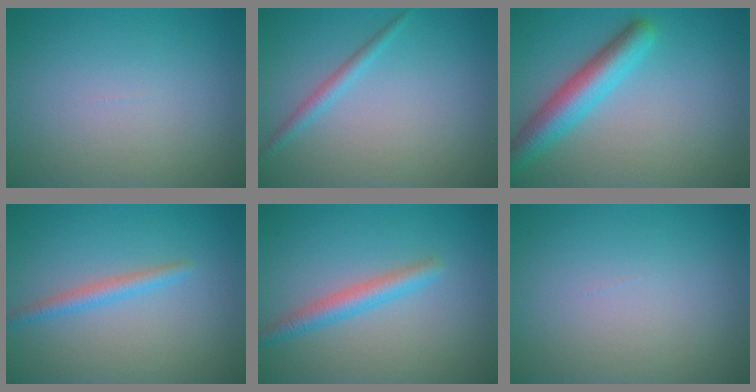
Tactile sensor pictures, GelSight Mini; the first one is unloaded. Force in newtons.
{"total": 1.4, "press": 1.4, "slide": 0.0}
{"total": 4.8, "press": 4.8, "slide": 0.2}
{"total": 1.8, "press": 1.8, "slide": 0.0}
{"total": 2.5, "press": 2.5, "slide": 0.2}
{"total": 0.0}